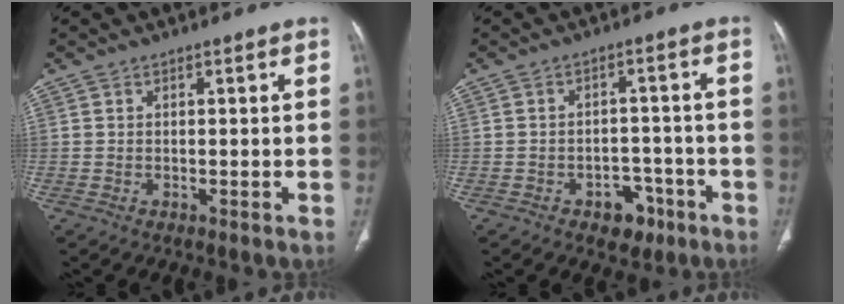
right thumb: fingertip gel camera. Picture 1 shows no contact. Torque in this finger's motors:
{"motor_torque": [1.08, 0.15, 0.22, -0.56, -0.03]}